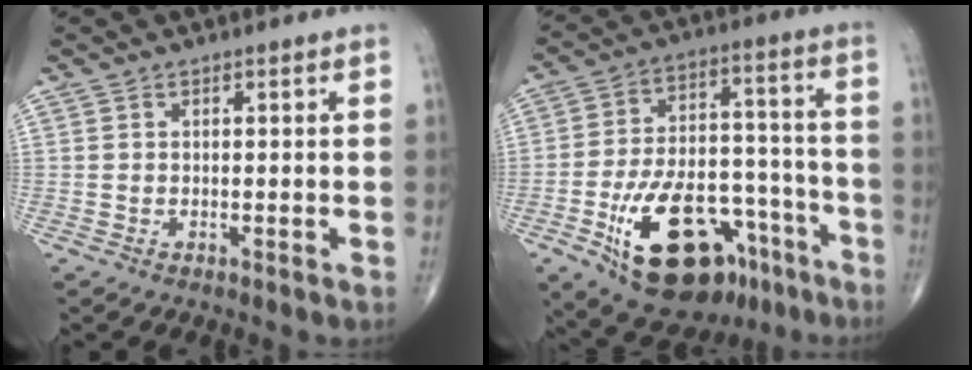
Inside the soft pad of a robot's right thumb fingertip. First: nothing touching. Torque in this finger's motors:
{"motor_torque": [1.12, -0.10, 1.77, -0.84, 0.50]}